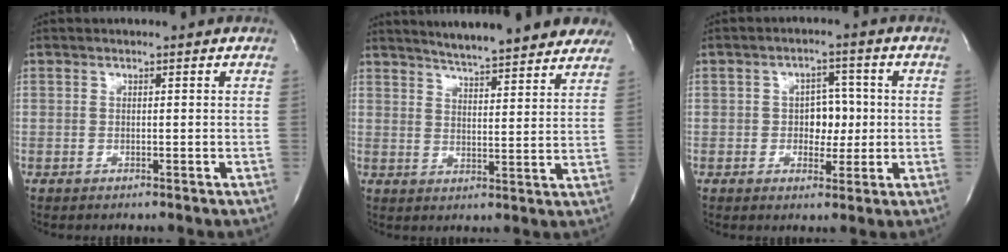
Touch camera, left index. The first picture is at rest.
{"total": 17.8, "force": [15.8, 2.4, 7.9], "torque": [-0.111, 0.004, 0.201]}
{"total": 4.9, "force": [-0.1, 3.3, 3.6], "torque": [-0.046, 0.013, 0.000]}